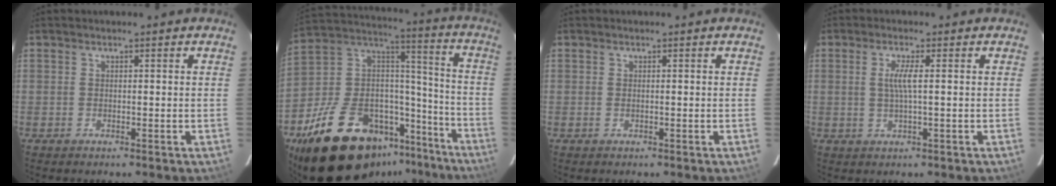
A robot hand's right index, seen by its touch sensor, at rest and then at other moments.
{"total": 27.0, "force": [-18.5, 13.1, 14.7], "torque": [-0.274, 0.044, -0.279]}
{"total": 0.0}
{"total": 3.1, "force": [0.3, -0.2, 3.0], "torque": [-0.062, -0.001, 0.005]}